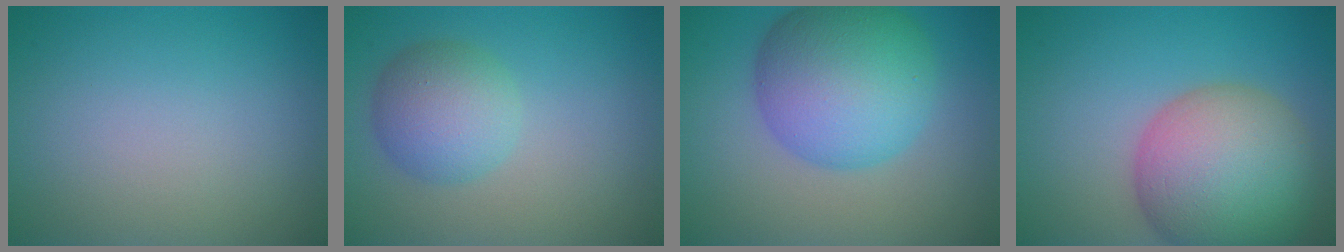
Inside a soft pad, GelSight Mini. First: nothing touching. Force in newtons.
{"total": 4.4, "press": 4.4, "slide": 0.2}
{"total": 10.0, "press": 10.0, "slide": 0.1}
{"total": 11.1, "press": 11.1, "slide": 0.7}